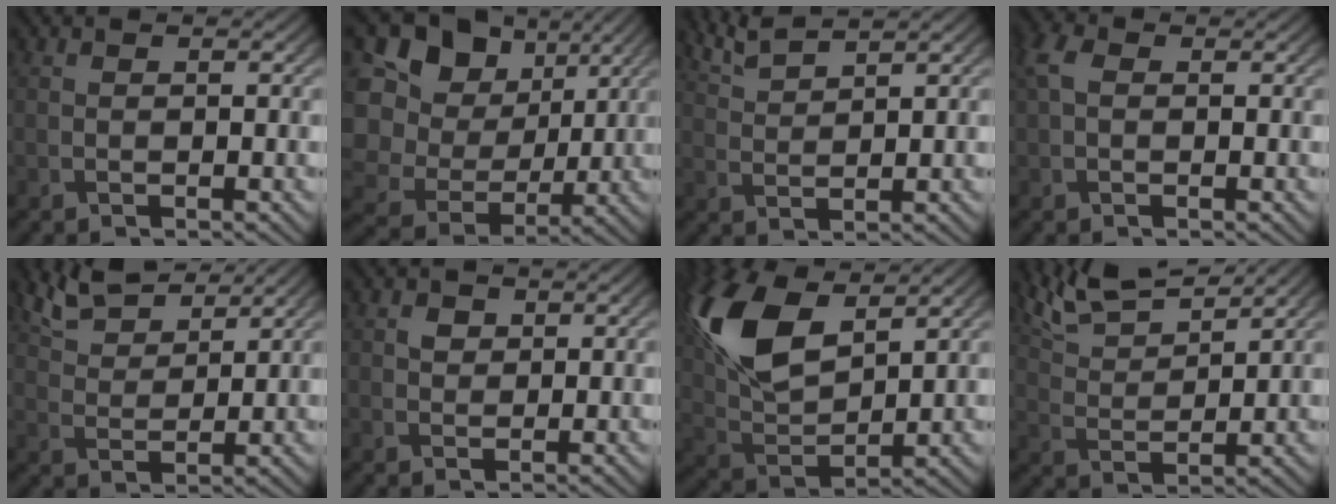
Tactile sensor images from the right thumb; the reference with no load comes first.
{"total": 16.2, "force": [3.2, 13.7, 8.0], "torque": [-0.256, 0.009, 0.076]}
{"total": 4.0, "force": [3.3, 0.6, 2.1], "torque": [-0.044, 0.010, 0.074]}
{"total": 2.8, "force": [0.3, 1.7, 2.1], "torque": [-0.054, 0.008, -0.002]}
{"total": 6.6, "force": [5.3, 2.3, 3.1], "torque": [-0.081, 0.010, 0.111]}
{"total": 1.4, "force": [0.3, 1.2, 0.5], "torque": [-0.011, -0.004, 0.002]}
{"total": 14.1, "force": [6.5, 6.9, 10.4], "torque": [-0.254, 0.021, 0.129]}
{"total": 7.9, "force": [6.7, 1.8, 3.9], "torque": [-0.099, 0.014, 0.132]}